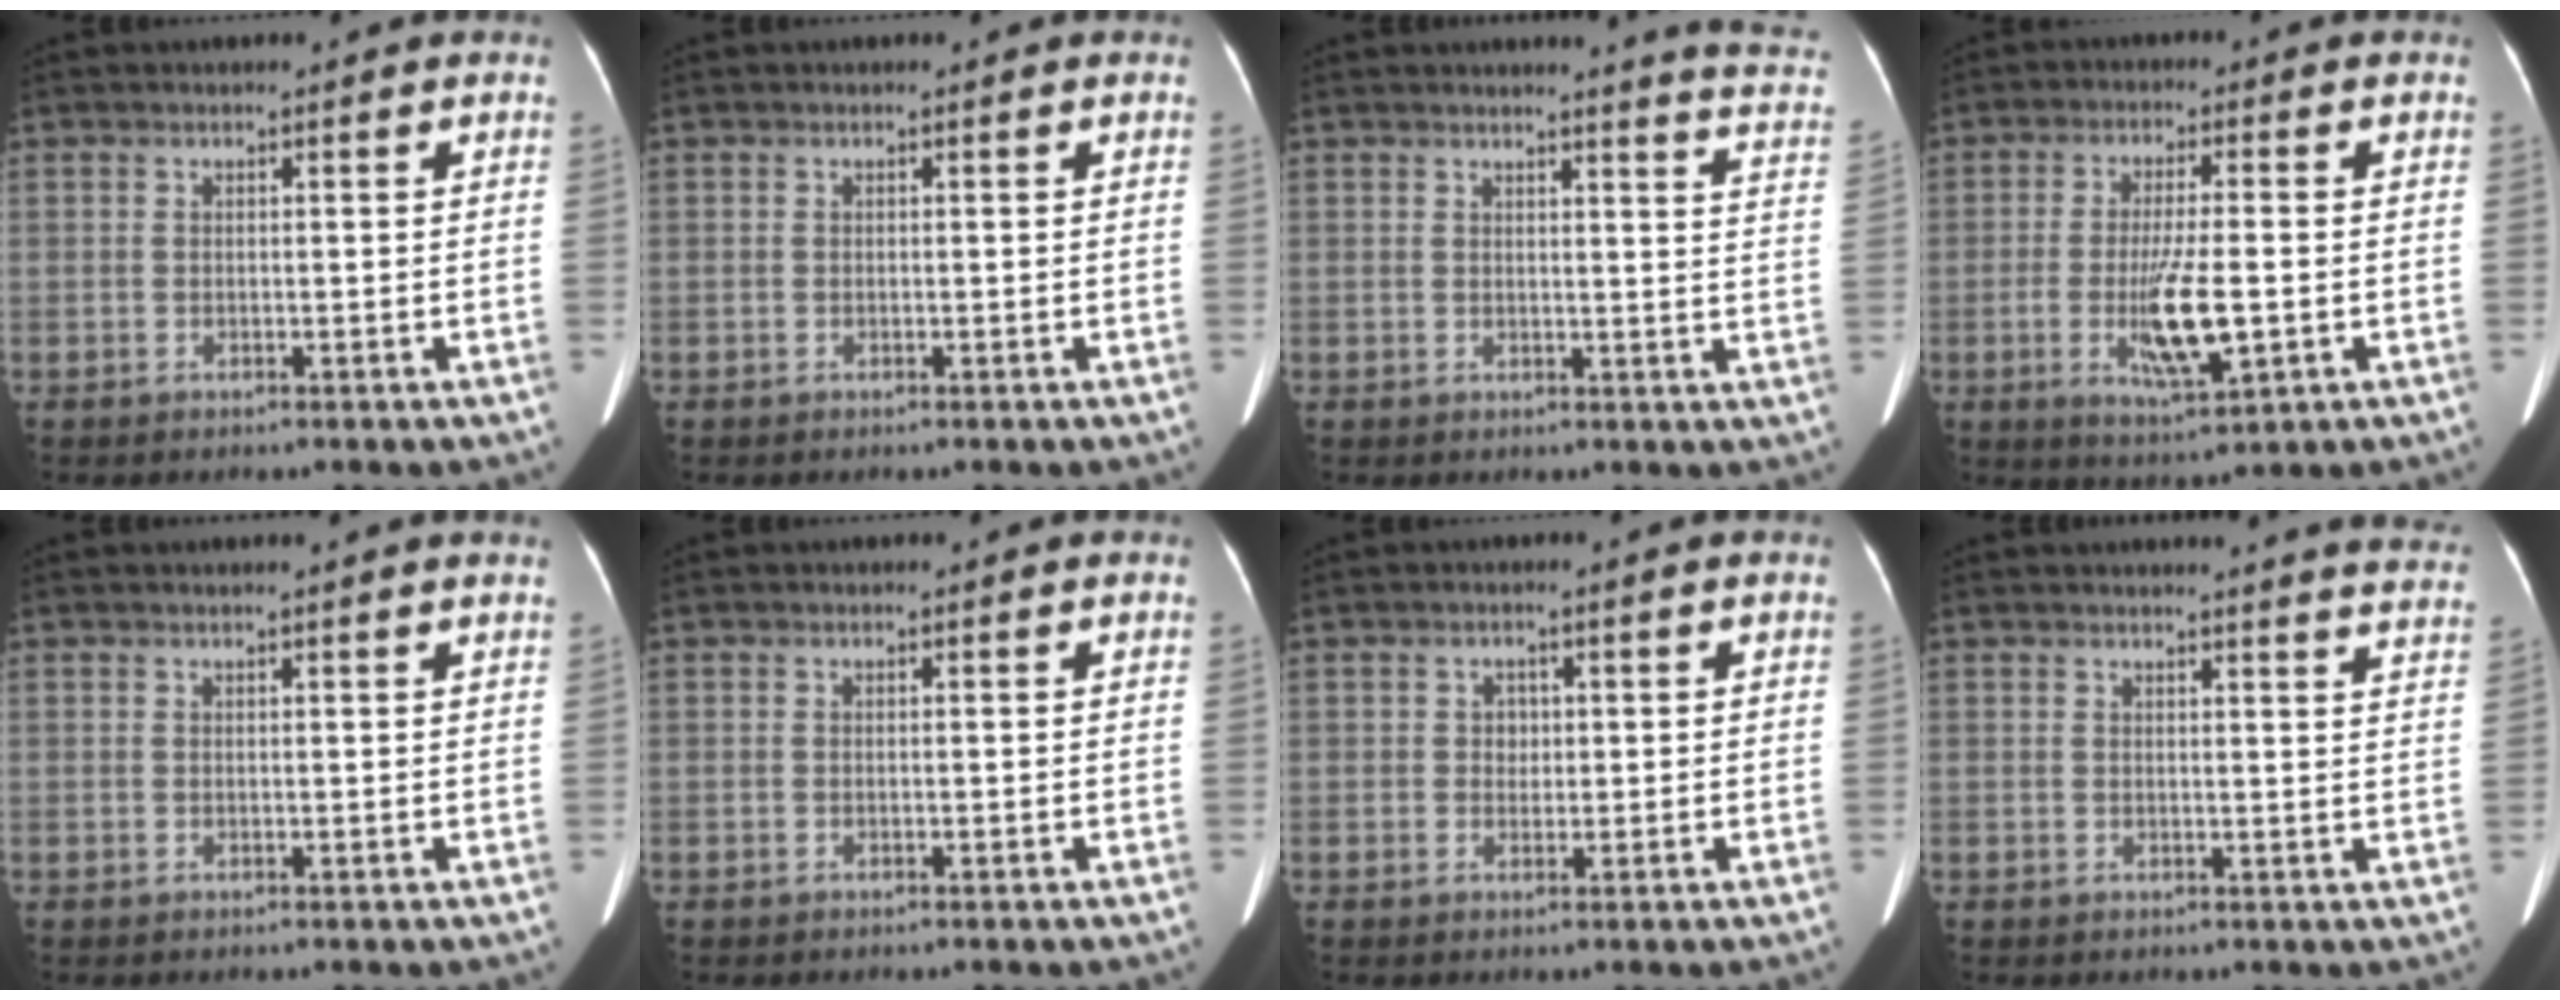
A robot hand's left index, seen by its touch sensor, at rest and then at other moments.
{"total": 0.0}
{"total": 9.2, "force": [8.9, -0.5, 2.4], "torque": [-0.013, -0.073, 0.065]}
{"total": 8.7, "force": [-1.9, 1.6, 8.3], "torque": [-0.158, -0.019, -0.031]}
{"total": 2.0, "force": [1.8, -0.5, 0.8], "torque": [-0.017, 0.006, 0.023]}
{"total": 0.0}
{"total": 1.6, "force": [0.3, 1.4, 0.8], "torque": [-0.013, 0.005, 0.005]}
{"total": 13.2, "force": [12.8, 0.3, 3.2], "torque": [-0.022, -0.066, 0.112]}